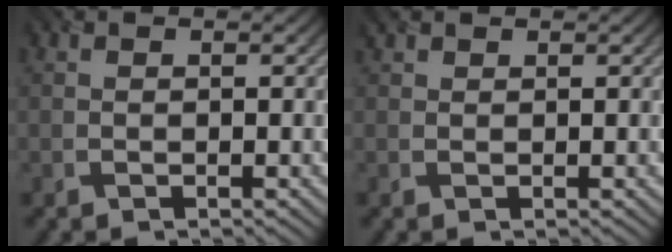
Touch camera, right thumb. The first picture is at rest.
{"total": 0.9, "force": [0.8, 0.4, 0.1], "torque": [-0.007, 0.005, 0.019]}